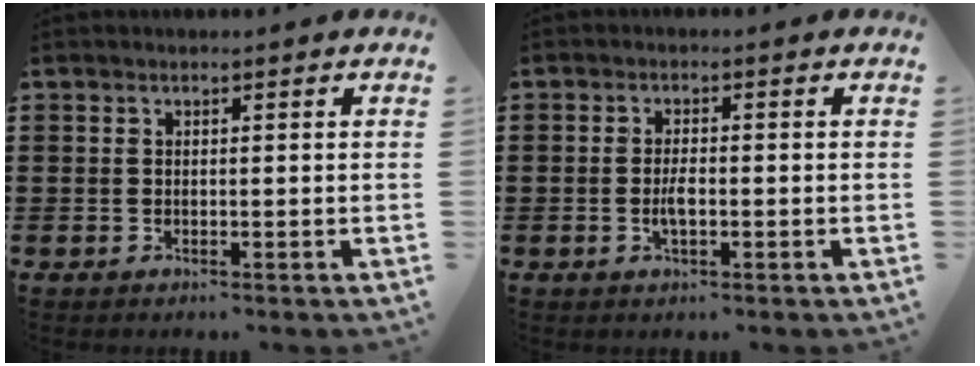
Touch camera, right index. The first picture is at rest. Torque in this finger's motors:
{"motor_torque": [1.35, 0.79, 0.16, 0.04]}